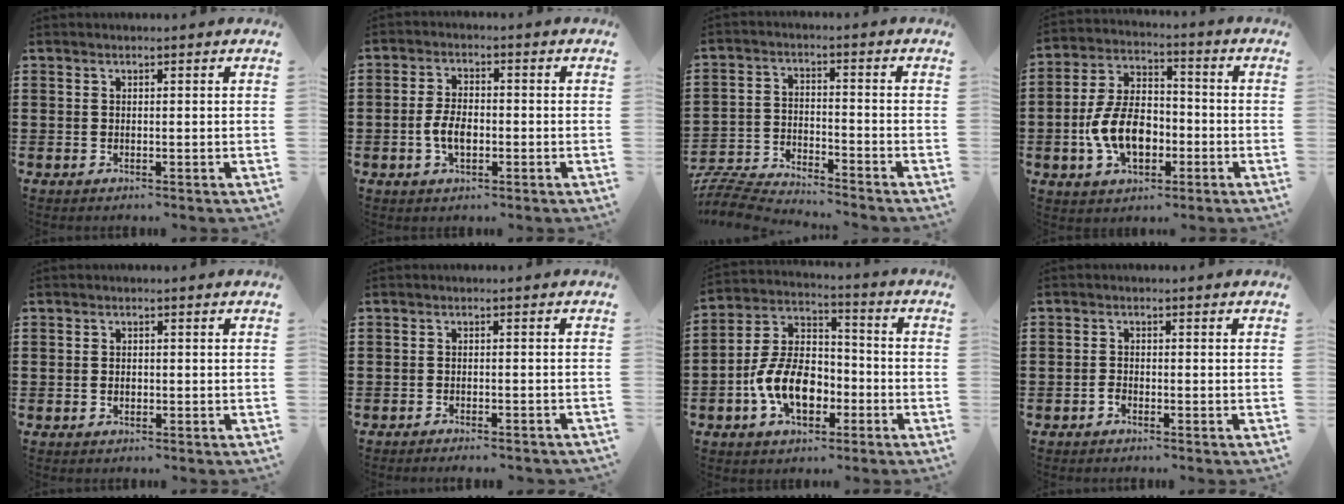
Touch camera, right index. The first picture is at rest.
{"total": 4.7, "force": [-1.0, 2.4, 3.8], "torque": [-0.090, -0.002, -0.024]}
{"total": 6.5, "force": [-6.5, 0.2, 0.8], "torque": [-0.034, 0.000, -0.134]}
{"total": 9.9, "force": [-2.7, 6.1, 7.4], "torque": [-0.176, 0.005, -0.055]}
{"total": 1.0, "force": [-0.3, 0.6, 0.7], "torque": [-0.015, 0.002, -0.006]}
{"total": 1.5, "force": [-1.5, 0.0, 0.4], "torque": [-0.009, 0.003, -0.030]}
{"total": 11.0, "force": [-3.8, 6.8, 7.7], "torque": [-0.180, 0.008, -0.073]}
{"total": 1.3, "force": [-0.9, 0.7, 0.4], "torque": [-0.011, -0.002, -0.018]}